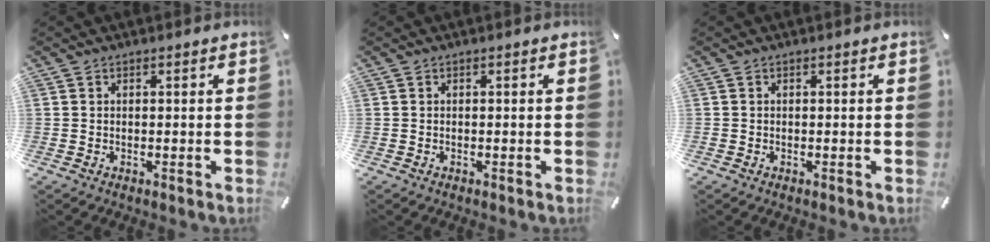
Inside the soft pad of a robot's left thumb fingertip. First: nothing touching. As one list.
[{"total": 0.0}, {"total": 0.0}]